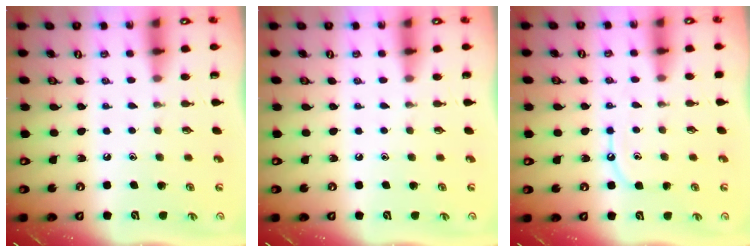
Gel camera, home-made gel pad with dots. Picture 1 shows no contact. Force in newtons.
{"total": 0.0}
{"total": 6.1, "press": 6.1, "slide": 0.7}